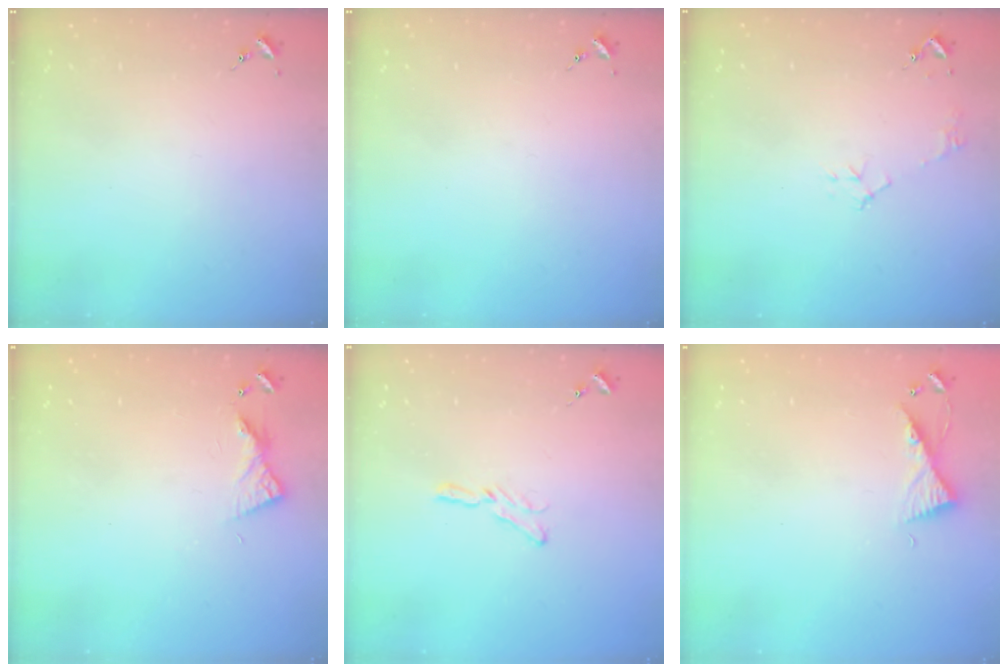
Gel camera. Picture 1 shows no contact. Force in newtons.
{"total": 0.0}
{"total": 5.3, "press": 5.3, "slide": 0.7}
{"total": 6.1, "press": 6.1, "slide": 0.6}
{"total": 5.6, "press": 5.6, "slide": 0.5}
{"total": 6.2, "press": 6.2, "slide": 0.6}